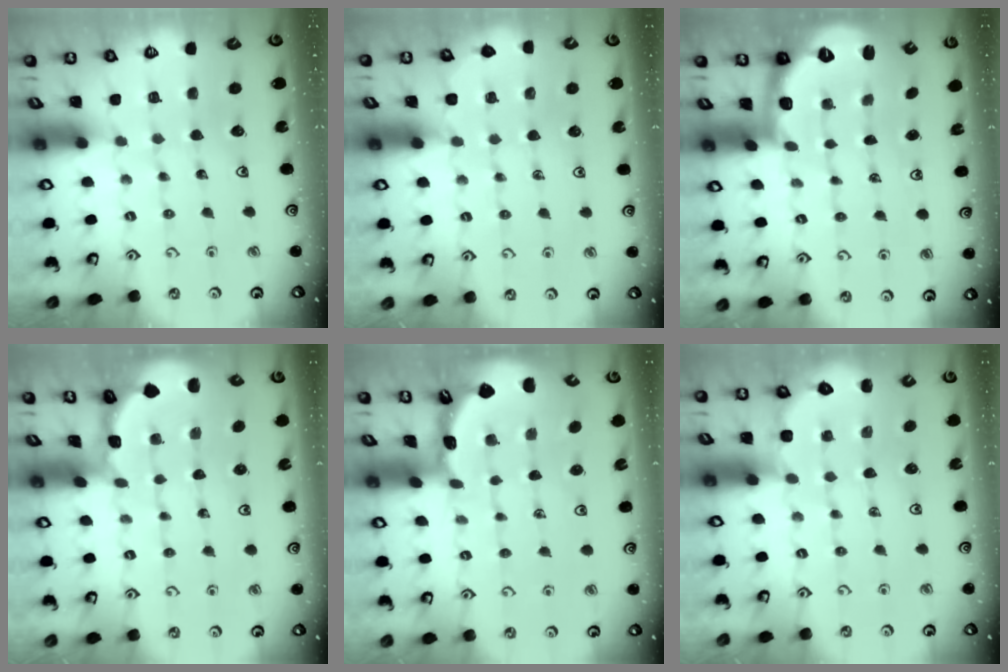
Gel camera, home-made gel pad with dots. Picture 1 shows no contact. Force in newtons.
{"total": 1.6, "press": 1.5, "slide": 0.3}
{"total": 2.7, "press": 1.7, "slide": 2.1}
{"total": 0.8, "press": 0.8, "slide": 0.2}
{"total": 1.7, "press": 1.7, "slide": 0.1}
{"total": 2.7, "press": 2.7, "slide": 0.3}